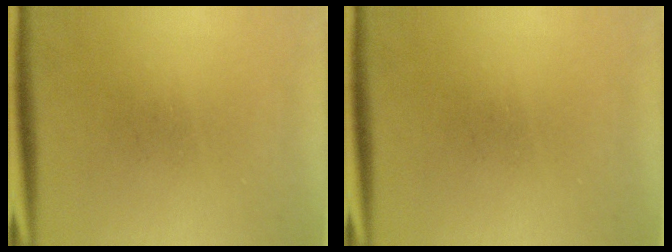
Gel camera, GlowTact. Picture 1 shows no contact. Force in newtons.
{"total": 0.0}